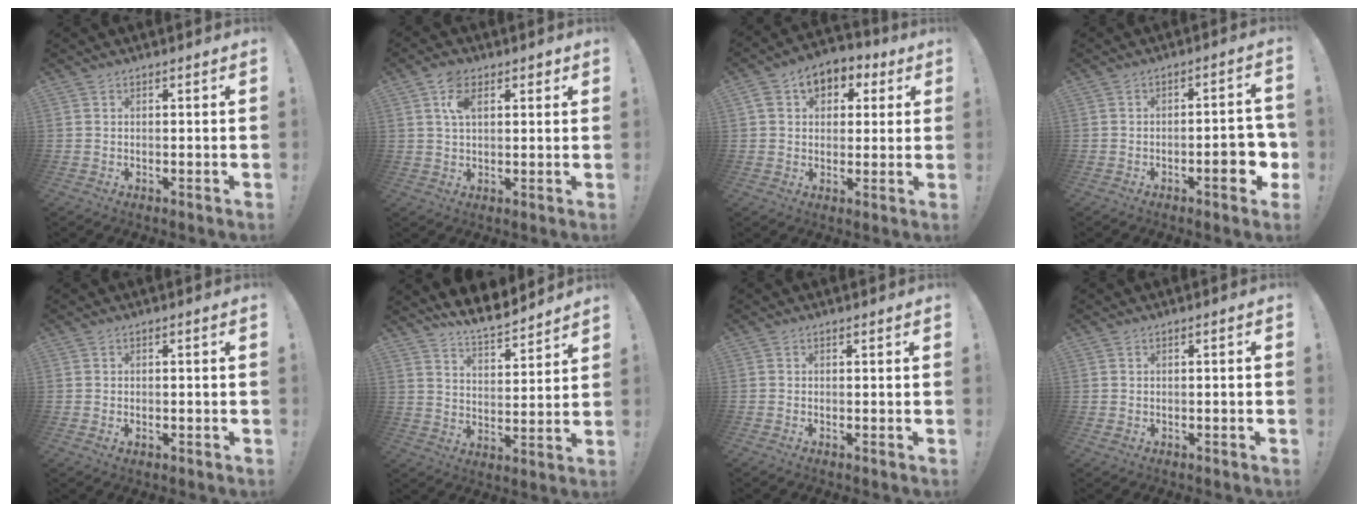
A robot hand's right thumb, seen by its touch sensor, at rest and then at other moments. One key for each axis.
{"total": 7.2, "fx": 2.7, "fy": 4.3, "fz": 5.1, "tx": -0.080, "ty": 0.002, "tz": 0.047}
{"total": 8.7, "fx": 2.8, "fy": 6.9, "fz": 4.6, "tx": -0.072, "ty": 0.001, "tz": 0.057}
{"total": 9.0, "fx": -2.7, "fy": 2.9, "fz": 8.1, "tx": -0.096, "ty": 0.007, "tz": -0.041}
{"total": 0.9, "fx": -0.5, "fy": 0.3, "fz": 0.7, "tx": -0.004, "ty": -0.002, "tz": -0.011}
{"total": 9.0, "fx": 8.3, "fy": 1.6, "fz": 3.0, "tx": -0.058, "ty": -0.066, "tz": 0.151}
{"total": 0.8, "fx": -0.1, "fy": -0.5, "fz": 0.6, "tx": -0.003, "ty": -0.005, "tz": -0.004}
{"total": 1.1, "fx": -0.7, "fy": -0.1, "fz": 0.8, "tx": -0.013, "ty": 0.001, "tz": -0.012}